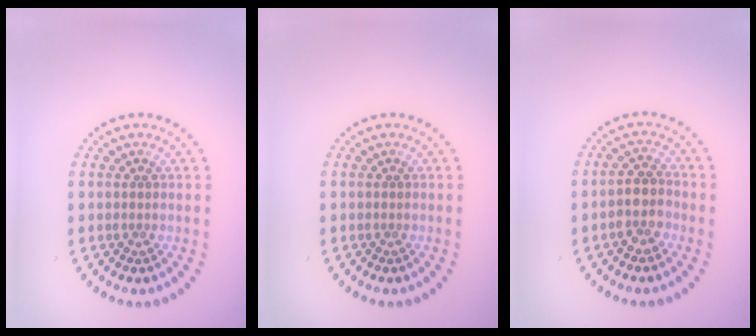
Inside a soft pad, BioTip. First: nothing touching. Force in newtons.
{"total": 0.0}
{"total": 2.7, "press": 2.4, "slide": 1.2}